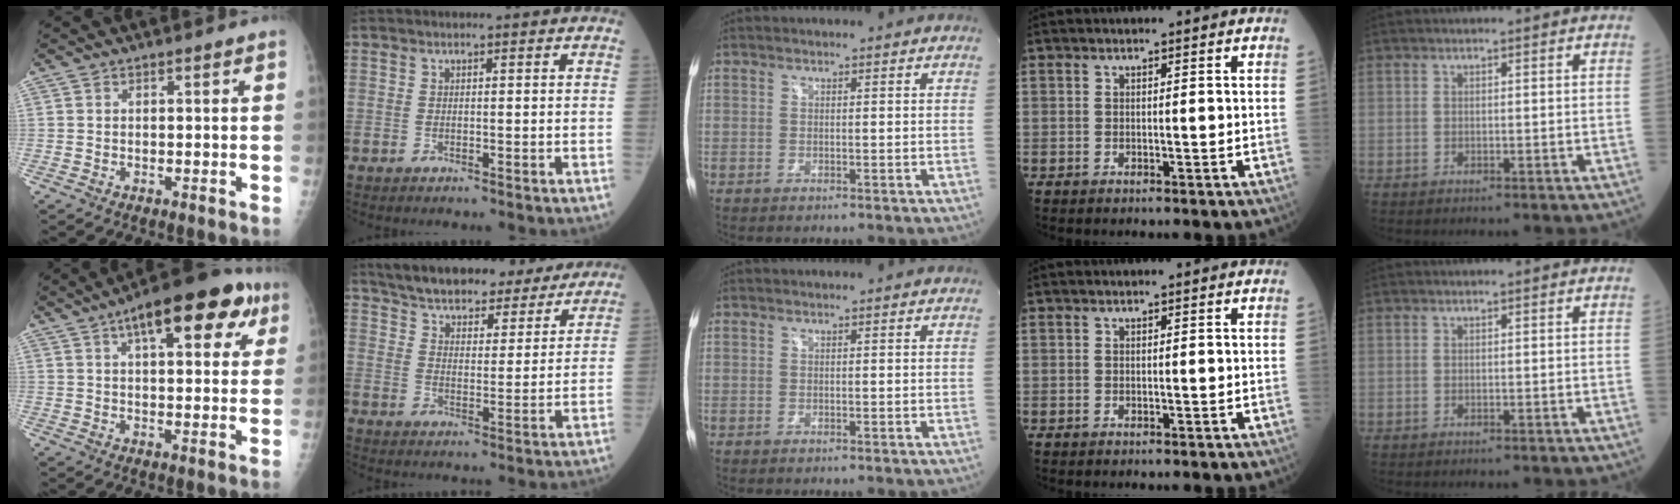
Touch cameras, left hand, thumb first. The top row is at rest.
{"thumb": {"total": 17.4, "force": [8.2, 7.1, 13.6], "torque": [-0.161, 0.003, 0.109]}, "index": {"total": 20.3, "force": [18.1, 5.4, 7.6], "torque": [-0.116, 0.012, 0.253]}}